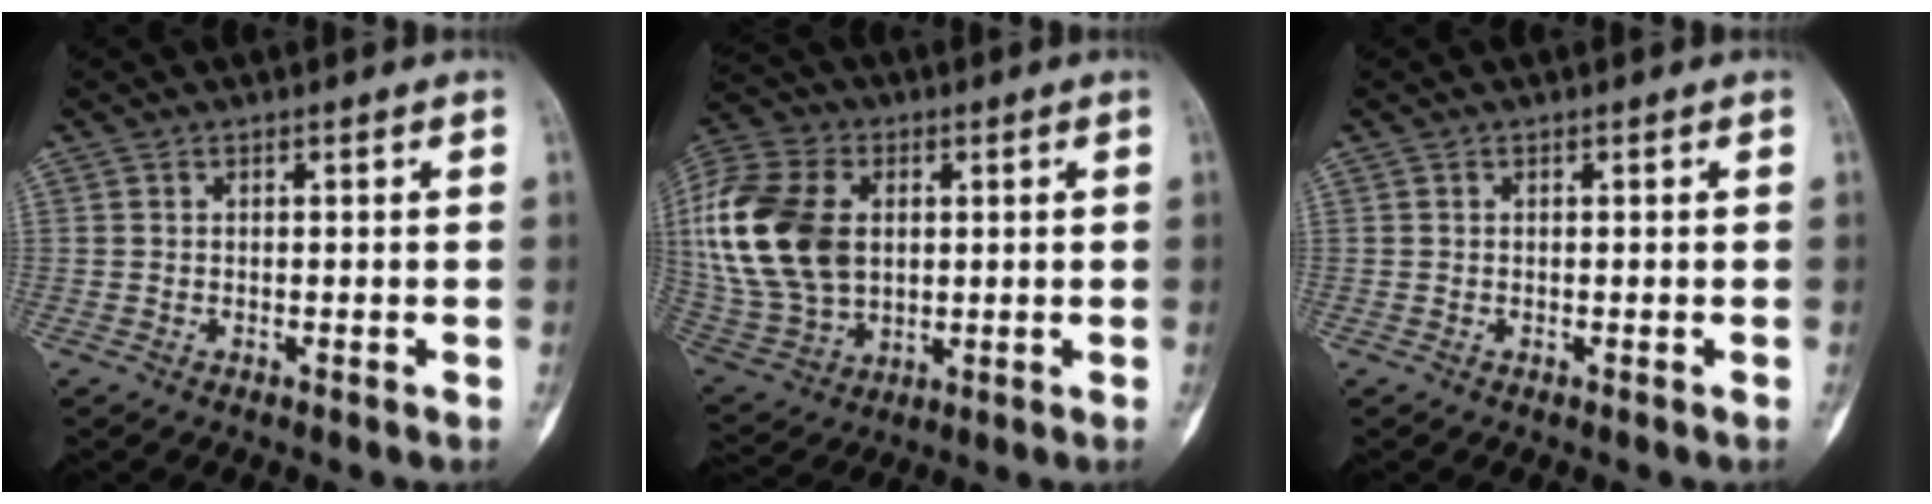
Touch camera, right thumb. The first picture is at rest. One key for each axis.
{"total": 23.2, "fx": 3.1, "fy": 16.0, "fz": 16.4, "tx": -0.354, "ty": -0.002, "tz": 0.068}
{"total": 0.0}